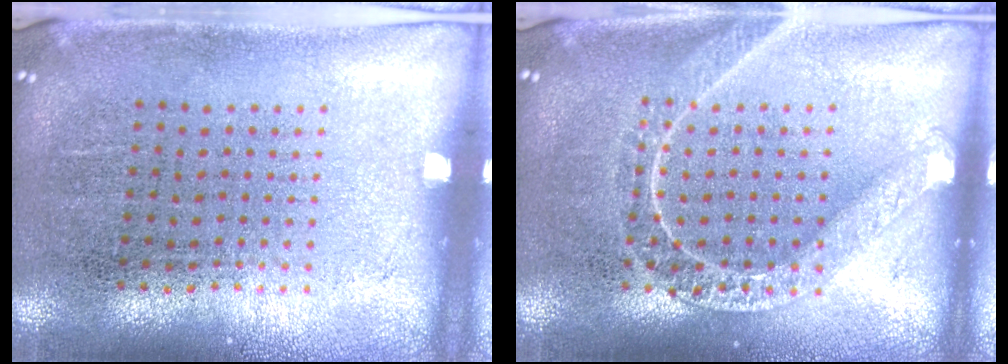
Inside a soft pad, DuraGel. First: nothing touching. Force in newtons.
{"total": 2.5, "press": 2.5, "slide": 0.4}